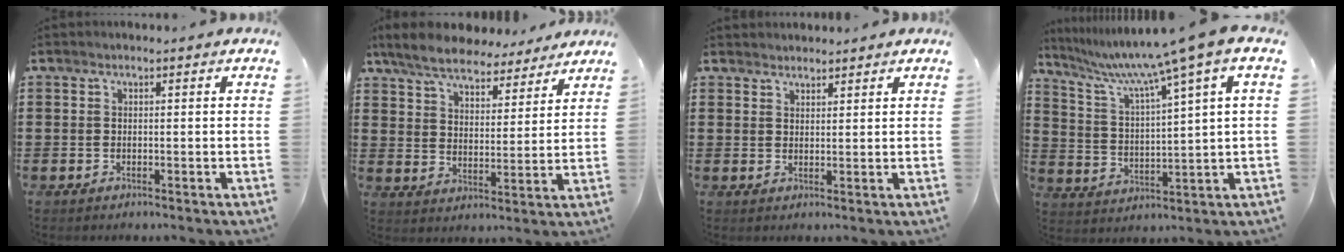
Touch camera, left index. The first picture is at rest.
{"total": 7.1, "force": [6.6, 1.5, 2.2], "torque": [-0.073, -0.027, 0.118]}
{"total": 1.9, "force": [1.9, 0.4, -0.2], "torque": [-0.002, 0.001, 0.039]}
{"total": 8.3, "force": [5.8, -0.9, 5.8], "torque": [-0.134, -0.040, 0.089]}